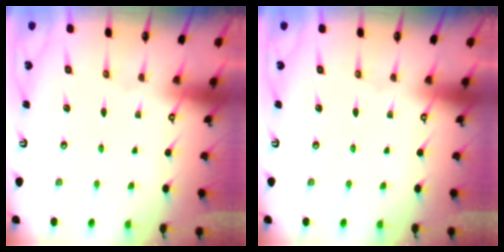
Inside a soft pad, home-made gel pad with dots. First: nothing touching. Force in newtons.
{"total": 0.0}